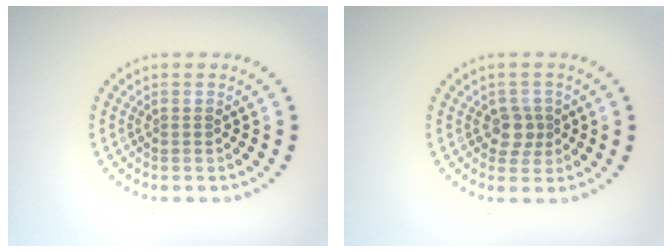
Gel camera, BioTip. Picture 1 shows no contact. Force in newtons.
{"total": 2.0, "press": 1.8, "slide": 1.0}